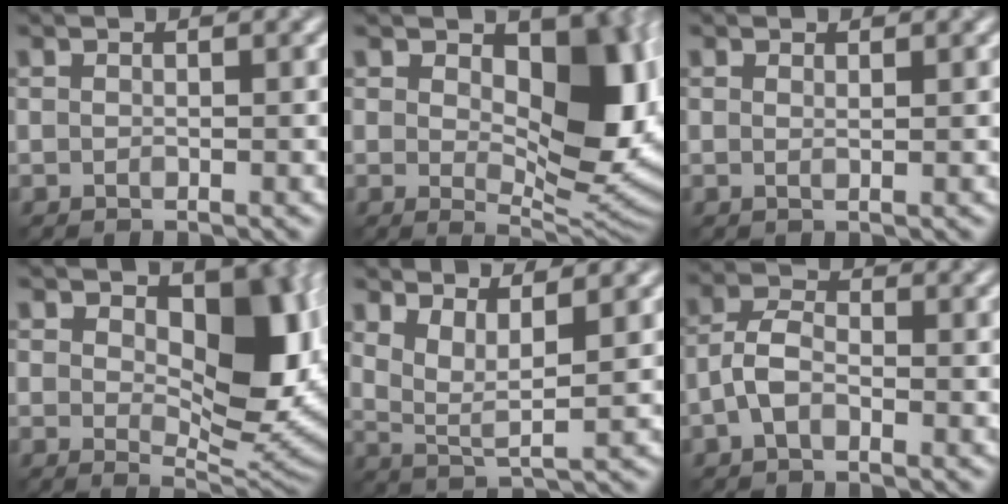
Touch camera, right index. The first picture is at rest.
{"total": 10.0, "force": [2.2, 5.1, 8.3], "torque": [-0.118, -0.003, 0.042]}
{"total": 0.0}
{"total": 9.1, "force": [2.1, 4.8, 7.4], "torque": [-0.112, -0.007, 0.042]}
{"total": 2.9, "force": [1.8, 0.7, 2.1], "torque": [-0.049, -0.002, 0.047]}
{"total": 2.5, "force": [-1.5, 1.2, 1.6], "torque": [-0.034, 0.013, -0.029]}